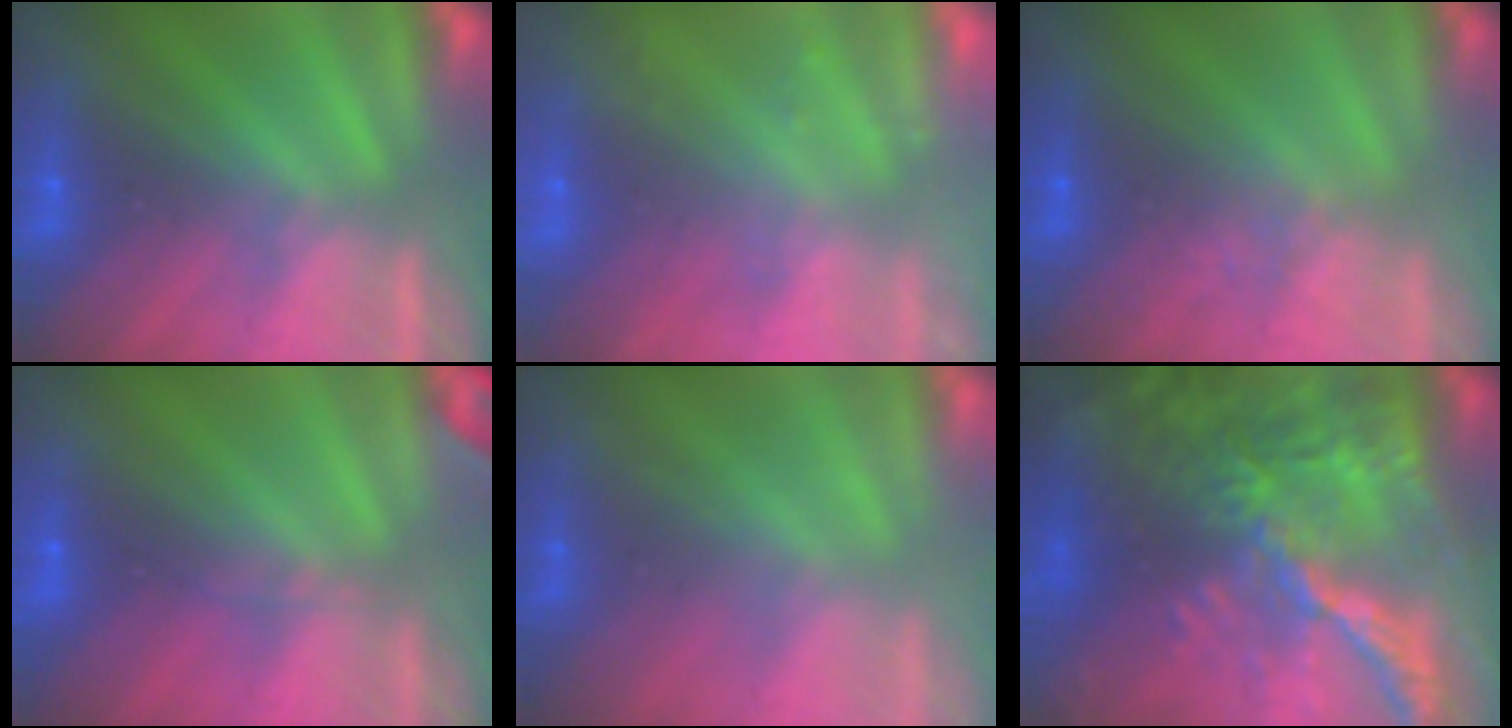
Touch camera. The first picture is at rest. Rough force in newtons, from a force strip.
{"total": 2.4}
{"total": 2.3}
{"total": 2.8}
{"total": 2.2}
{"total": 7.4}